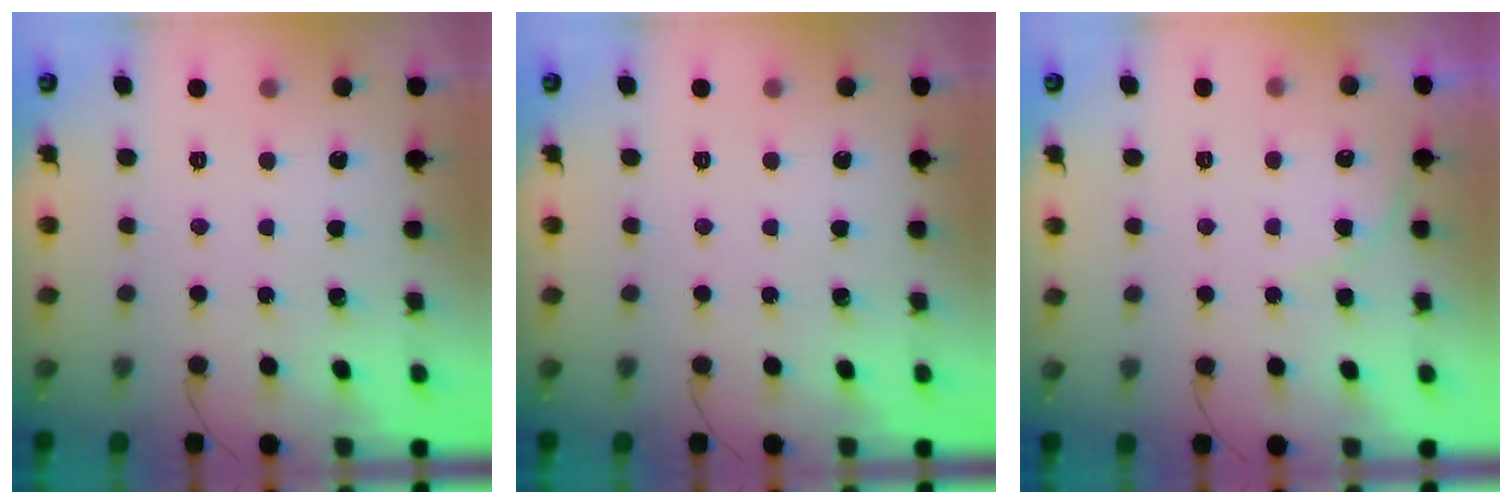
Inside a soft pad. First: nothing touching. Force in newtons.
{"total": 0.0}
{"total": 5.1, "press": 5.1, "slide": 0.4}